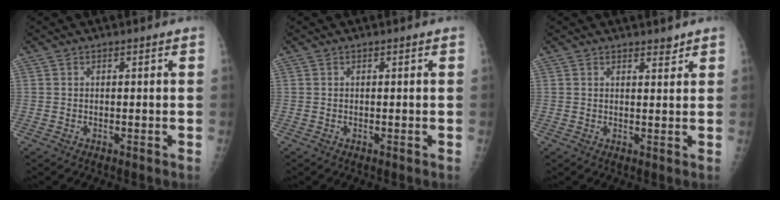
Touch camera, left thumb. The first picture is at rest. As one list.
[{"total": 0.0}, {"total": 2.0, "force": [1.7, 0.6, 0.8], "torque": [-0.002, -0.013, 0.024]}]